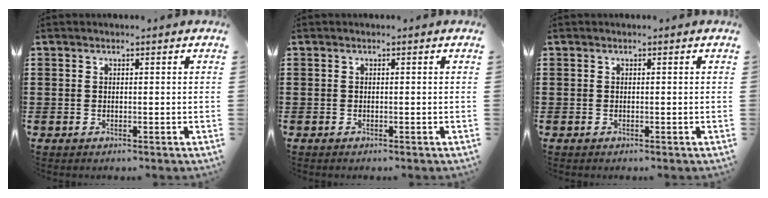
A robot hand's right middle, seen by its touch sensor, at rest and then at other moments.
{"total": 0.0}
{"total": 0.0}